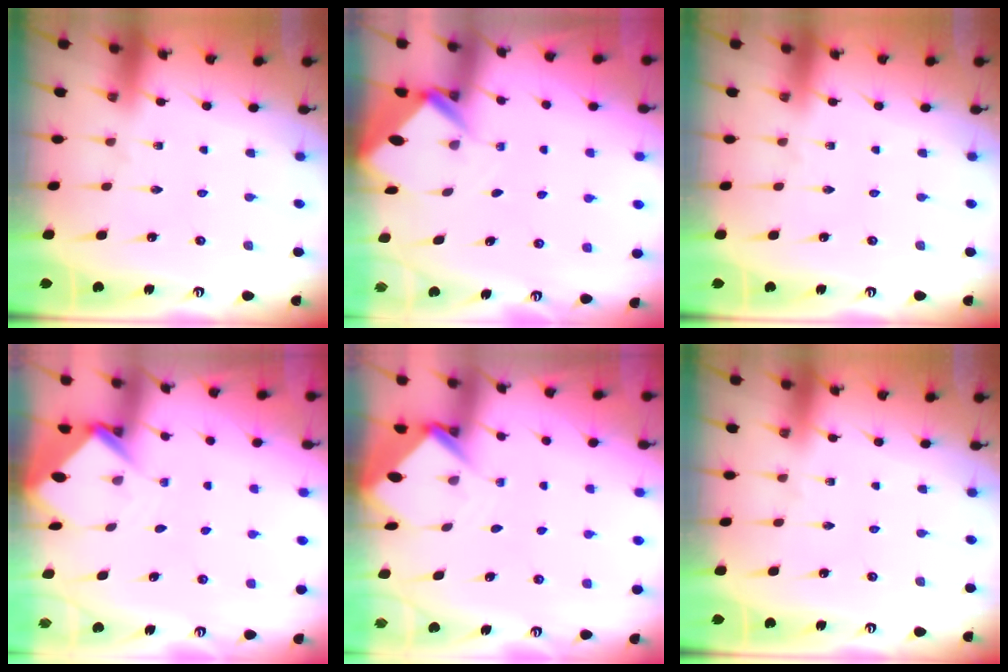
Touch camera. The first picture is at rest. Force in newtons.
{"total": 2.8, "press": 2.8, "slide": 0.1}
{"total": 0.0}
{"total": 3.9, "press": 3.9, "slide": 0.2}
{"total": 3.9, "press": 3.9, "slide": 0.2}
{"total": 0.0}